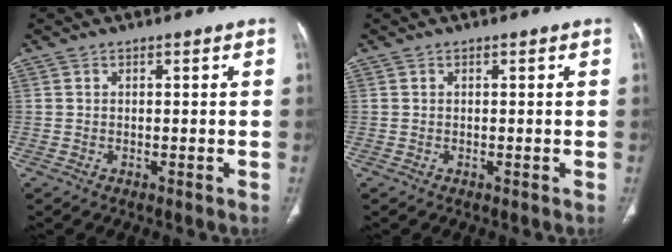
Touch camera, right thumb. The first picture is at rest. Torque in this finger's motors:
{"motor_torque": [0.13, 0.13, -0.02, -0.02, 0.00]}